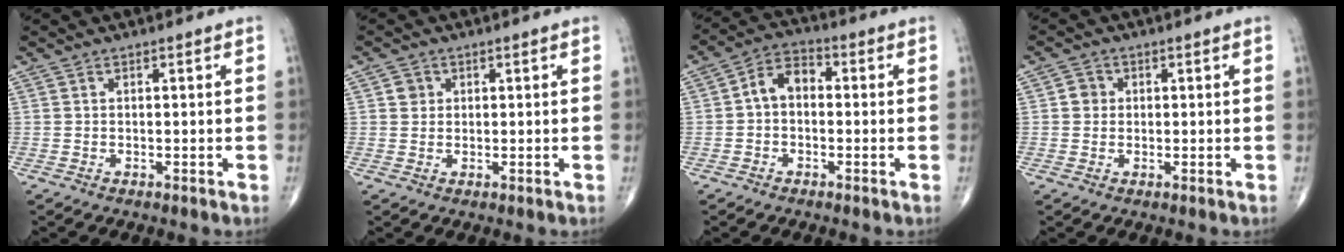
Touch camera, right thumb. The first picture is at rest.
{"total": 1.9, "force": [0.6, 1.7, 0.4], "torque": [0.001, -0.001, 0.005]}
{"total": 6.0, "force": [-0.2, 4.2, 4.3], "torque": [-0.060, 0.023, -0.018]}
{"total": 2.3, "force": [0.2, 2.2, 0.7], "torque": [0.001, 0.004, 0.001]}